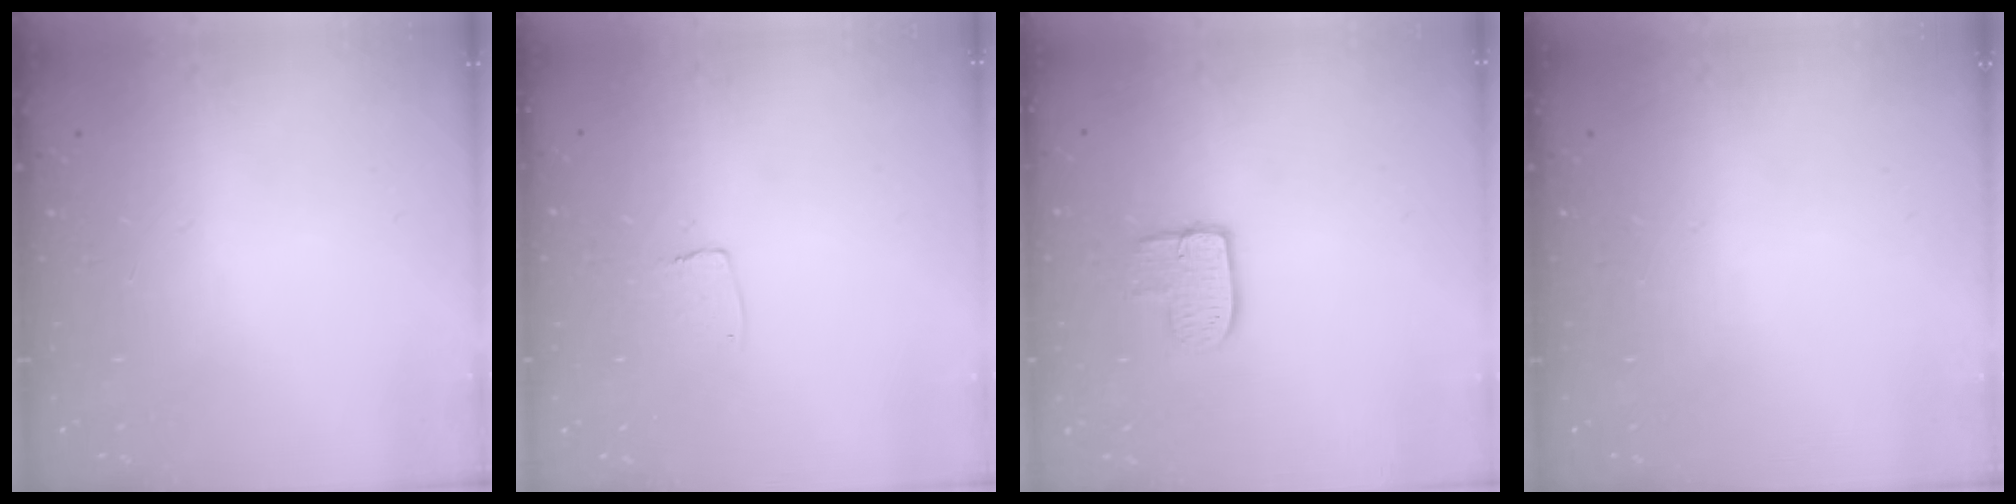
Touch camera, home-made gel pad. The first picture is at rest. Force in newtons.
{"total": 3.1, "press": 3.1, "slide": 0.2}
{"total": 7.9, "press": 7.9, "slide": 0.5}
{"total": 0.0}